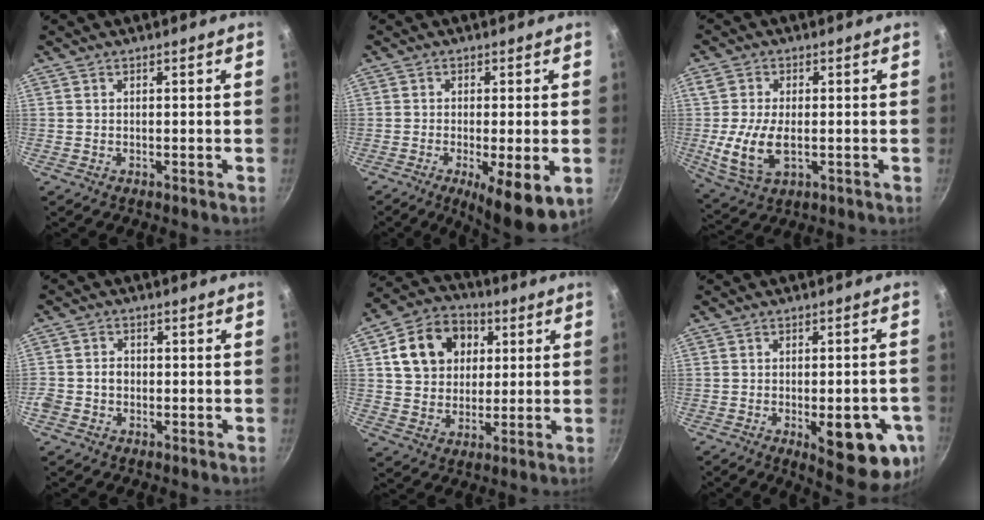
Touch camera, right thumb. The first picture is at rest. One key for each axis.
{"total": 10.1, "fx": -3.1, "fy": 2.5, "fz": 9.3, "tx": -0.142, "ty": -0.007, "tz": -0.040}
{"total": 9.6, "fx": -1.1, "fy": 5.2, "fz": 8.0, "tx": -0.167, "ty": -0.013, "tz": -0.020}
{"total": 3.5, "fx": -1.0, "fy": 3.0, "fz": 1.5, "tx": -0.022, "ty": 0.017, "tz": -0.022}
{"total": 14.7, "fx": 4.2, "fy": 11.8, "fz": 7.7, "tx": -0.109, "ty": 0.013, "tz": 0.064}
{"total": 15.6, "fx": -5.0, "fy": 5.9, "fz": 13.5, "tx": -0.132, "ty": 0.000, "tz": -0.058}